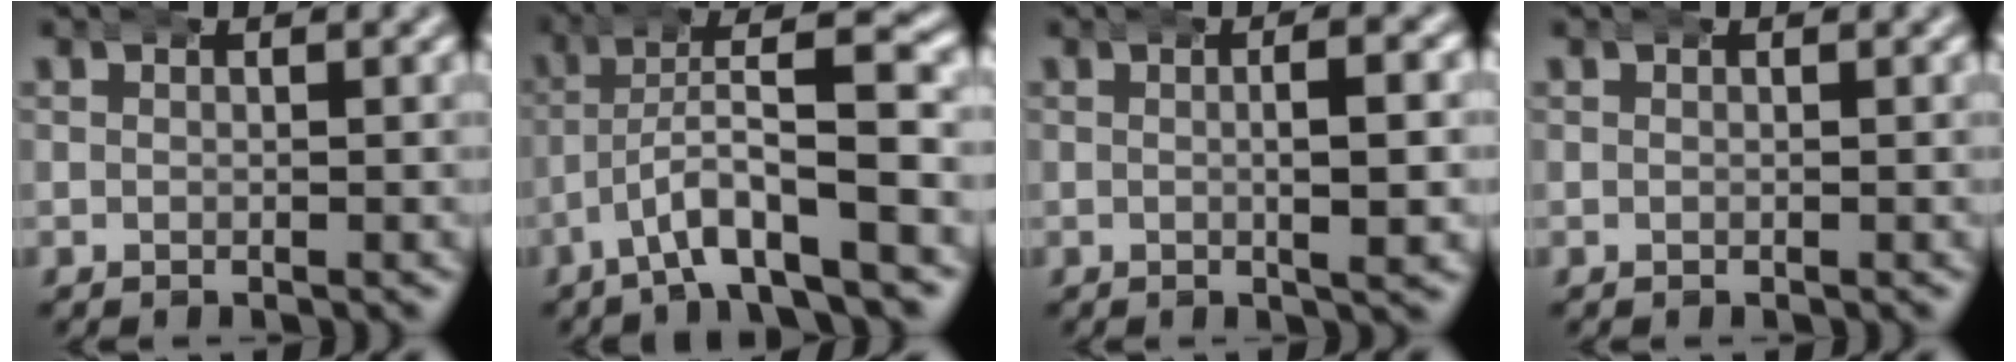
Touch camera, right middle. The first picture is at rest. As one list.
[{"total": 6.6, "force": [-1.5, 1.9, 6.2], "torque": [-0.103, 0.006, -0.023]}, {"total": 3.1, "force": [0.3, 0.4, 3.0], "torque": [-0.042, 0.012, -0.003]}, {"total": 0.0}]